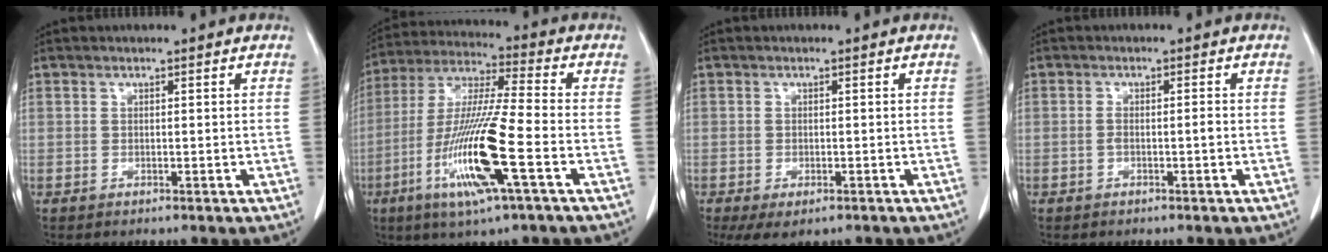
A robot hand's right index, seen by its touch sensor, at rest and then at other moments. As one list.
[{"total": 16.0, "force": [-5.6, 0.3, 15.0], "torque": [-0.309, -0.020, -0.108]}, {"total": 5.3, "force": [-3.5, 2.2, 3.2], "torque": [-0.050, -0.012, -0.052]}, {"total": 1.5, "force": [-0.5, 0.2, 1.4], "torque": [-0.025, 0.002, -0.009]}]